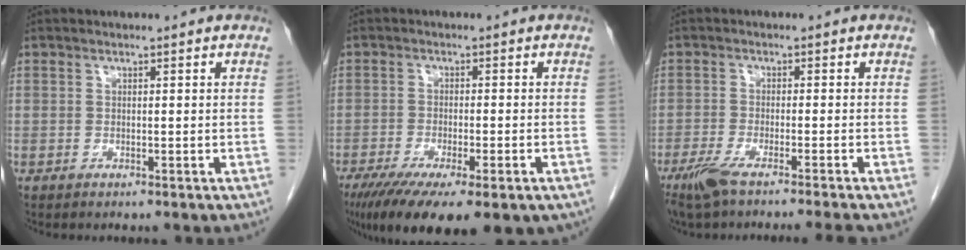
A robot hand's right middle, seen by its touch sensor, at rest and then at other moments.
{"total": 16.9, "force": [-11.1, 4.5, 11.9], "torque": [-0.180, -0.032, -0.164]}
{"total": 7.6, "force": [-6.0, -0.6, 4.6], "torque": [-0.073, -0.020, -0.102]}